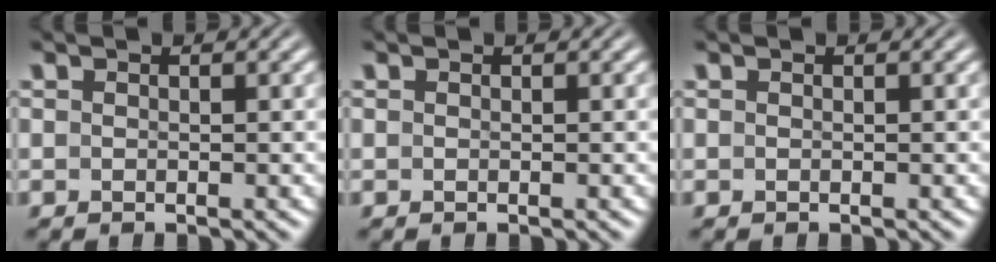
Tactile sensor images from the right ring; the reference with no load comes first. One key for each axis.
{"total": 0.0}
{"total": 0.0}